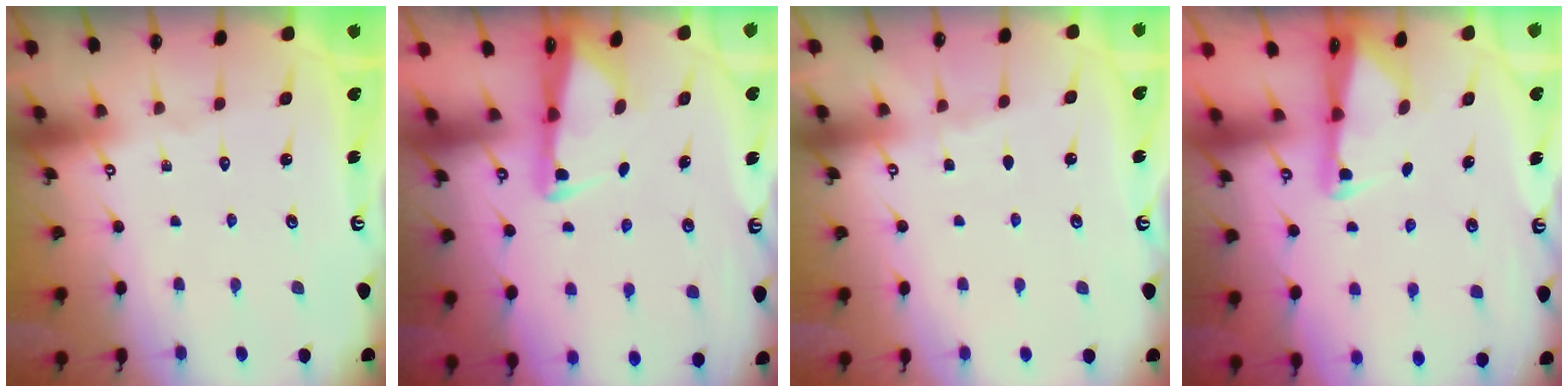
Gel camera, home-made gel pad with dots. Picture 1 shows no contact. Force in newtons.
{"total": 2.6, "press": 2.6, "slide": 0.5}
{"total": 2.9, "press": 2.9, "slide": 0.4}
{"total": 1.8, "press": 1.7, "slide": 0.4}